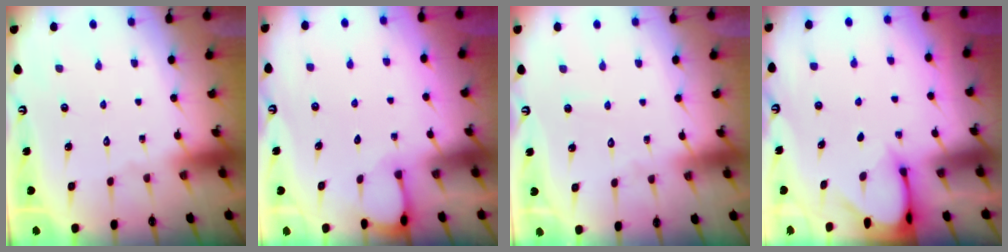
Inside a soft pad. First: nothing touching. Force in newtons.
{"total": 1.9, "press": 1.9, "slide": 0.2}
{"total": 3.3, "press": 3.3, "slide": 0.3}
{"total": 3.2, "press": 3.2, "slide": 0.3}